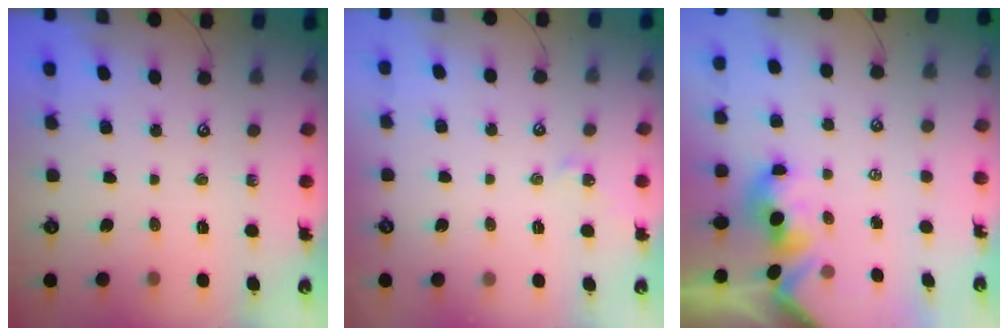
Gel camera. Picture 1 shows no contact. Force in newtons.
{"total": 2.4, "press": 2.4, "slide": 0.5}
{"total": 1.1, "press": 0.8, "slide": 0.7}